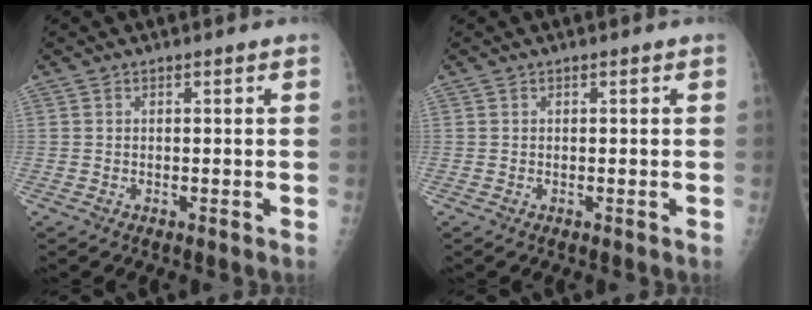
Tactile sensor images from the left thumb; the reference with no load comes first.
{"total": 0.0}